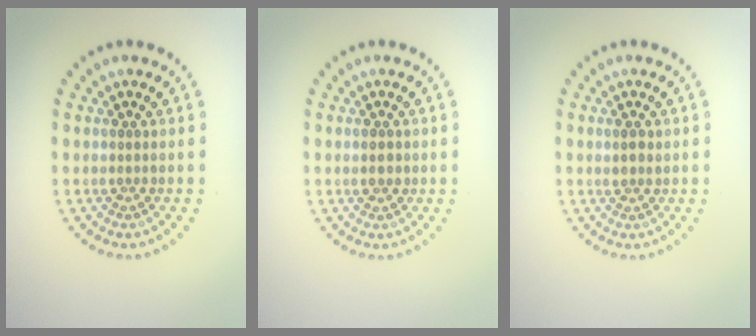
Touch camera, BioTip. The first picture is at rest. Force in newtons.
{"total": 1.1, "press": 1.1, "slide": 0.1}
{"total": 1.2, "press": 1.1, "slide": 0.5}